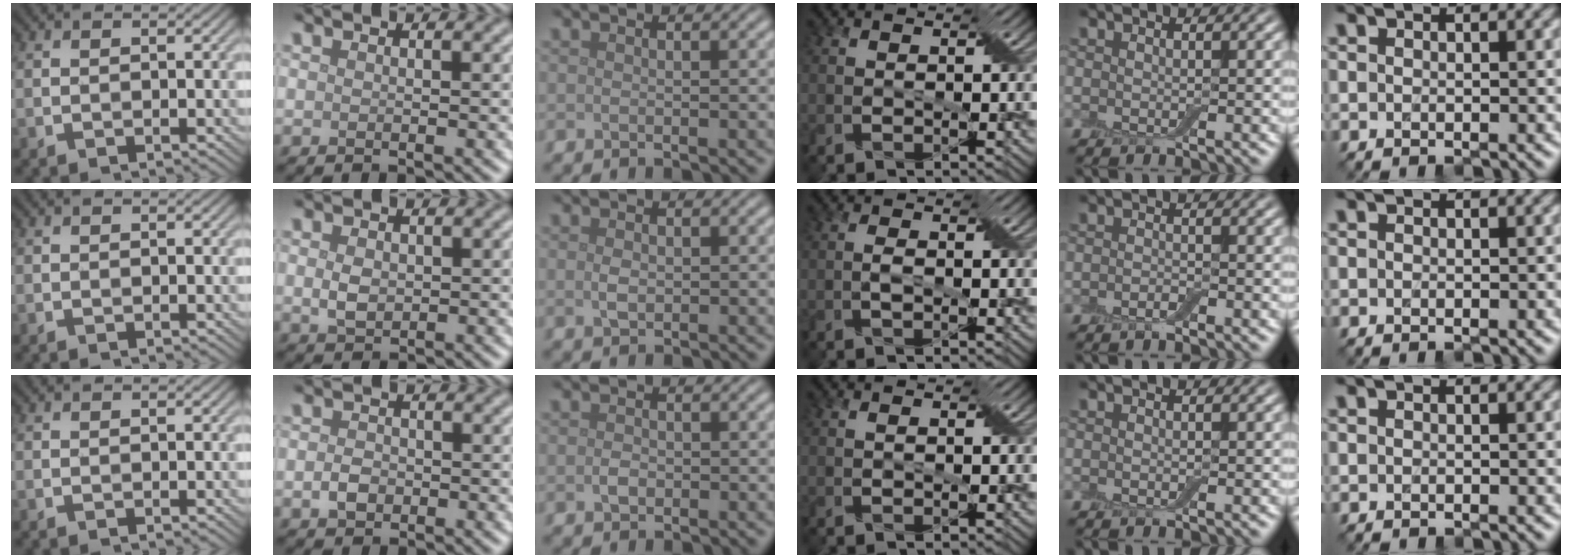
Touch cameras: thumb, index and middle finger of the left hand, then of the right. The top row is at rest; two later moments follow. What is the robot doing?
{"motion": "fold", "object": "apron"}